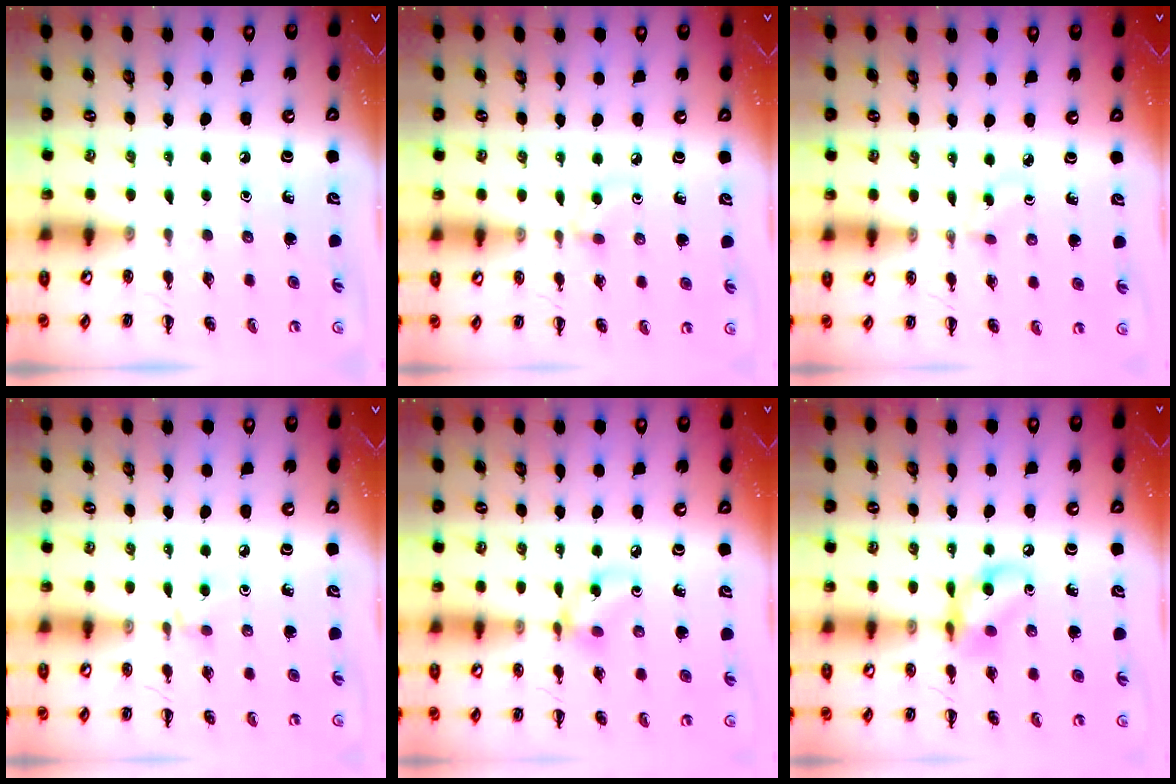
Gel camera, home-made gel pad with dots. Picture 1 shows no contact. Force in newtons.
{"total": 4.4, "press": 4.0, "slide": 1.8}
{"total": 1.9, "press": 1.7, "slide": 0.9}
{"total": 2.6, "press": 2.5, "slide": 0.9}
{"total": 6.2, "press": 6.2, "slide": 0.3}
{"total": 9.5, "press": 9.5, "slide": 1.2}